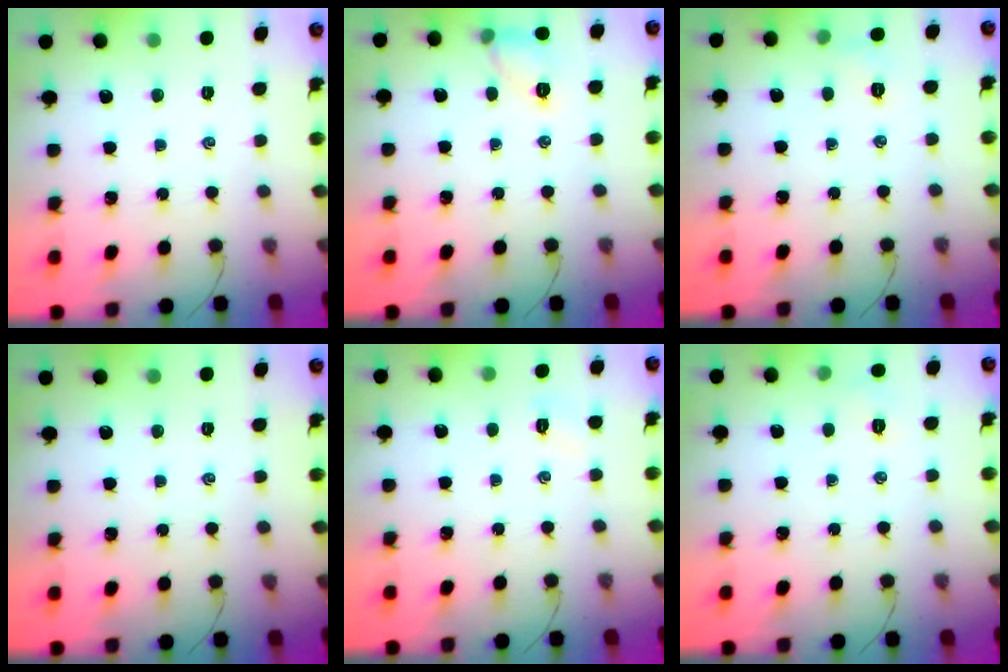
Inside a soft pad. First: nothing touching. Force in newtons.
{"total": 7.8, "press": 7.8, "slide": 0.5}
{"total": 4.2, "press": 4.0, "slide": 1.2}
{"total": 0.0}
{"total": 2.7, "press": 2.6, "slide": 0.7}
{"total": 4.0, "press": 3.9, "slide": 1.0}